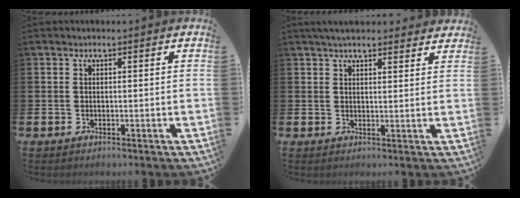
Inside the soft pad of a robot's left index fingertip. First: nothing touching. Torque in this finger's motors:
{"motor_torque": [1.02, -1.11, 0.30, 0.06]}